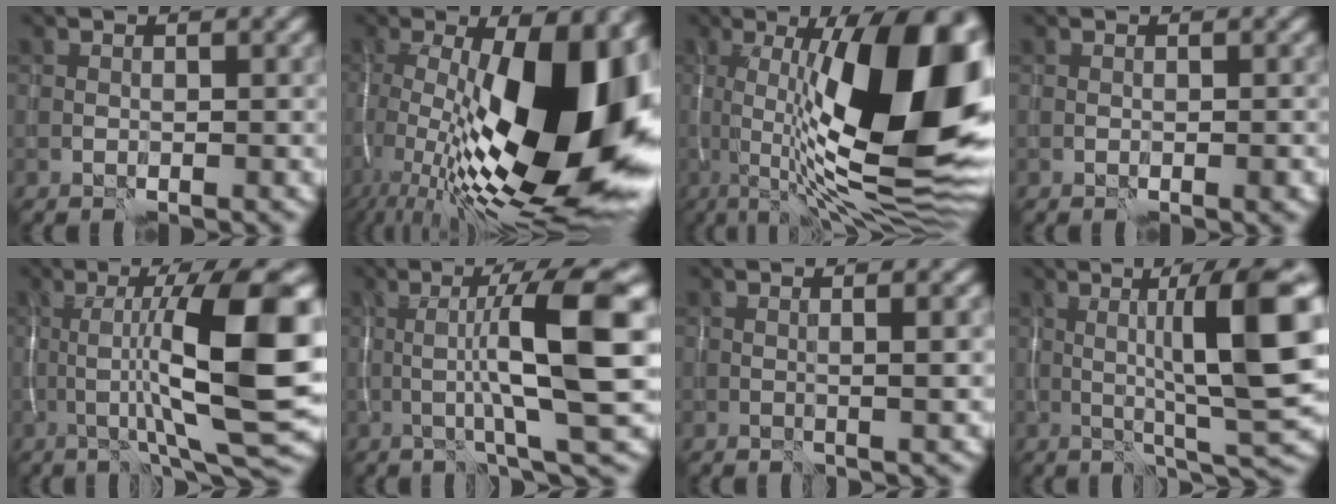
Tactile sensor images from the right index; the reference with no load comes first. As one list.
[{"total": 19.3, "force": [-2.1, 7.3, 17.7], "torque": [-0.287, 0.014, -0.044]}, {"total": 17.4, "force": [1.9, 5.3, 16.5], "torque": [-0.230, 0.011, 0.021]}, {"total": 0.6, "force": [-0.2, 0.1, 0.6], "torque": [-0.006, 0.000, -0.003]}, {"total": 12.4, "force": [-0.2, 2.3, 12.2], "torque": [-0.185, 0.013, -0.005]}, {"total": 9.9, "force": [0.4, 1.6, 9.7], "torque": [-0.139, 0.007, 0.007]}, {"total": 2.1, "force": [0.2, 0.4, 2.0], "torque": [-0.032, 0.002, 0.001]}, {"total": 10.3, "force": [1.4, 1.4, 10.1], "torque": [-0.143, 0.007, 0.026]}]